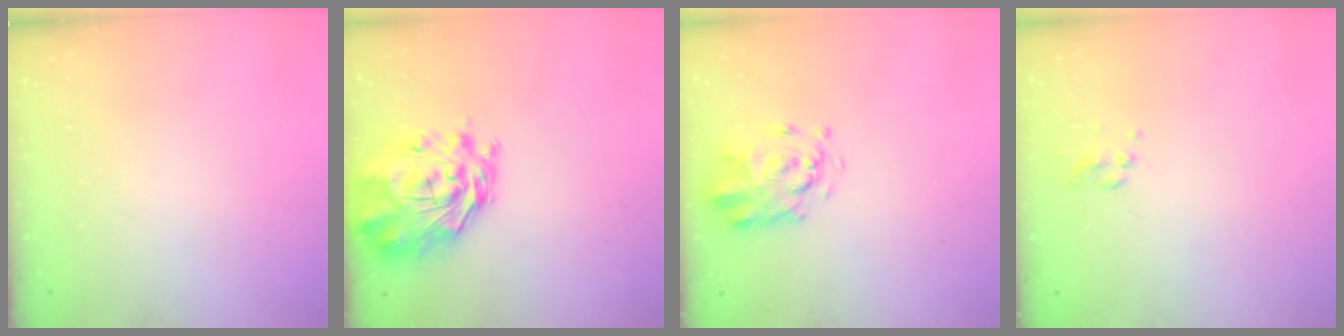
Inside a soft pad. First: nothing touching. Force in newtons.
{"total": 3.8, "press": 3.4, "slide": 1.8}
{"total": 3.6, "press": 3.5, "slide": 1.0}
{"total": 3.0, "press": 2.9, "slide": 0.8}